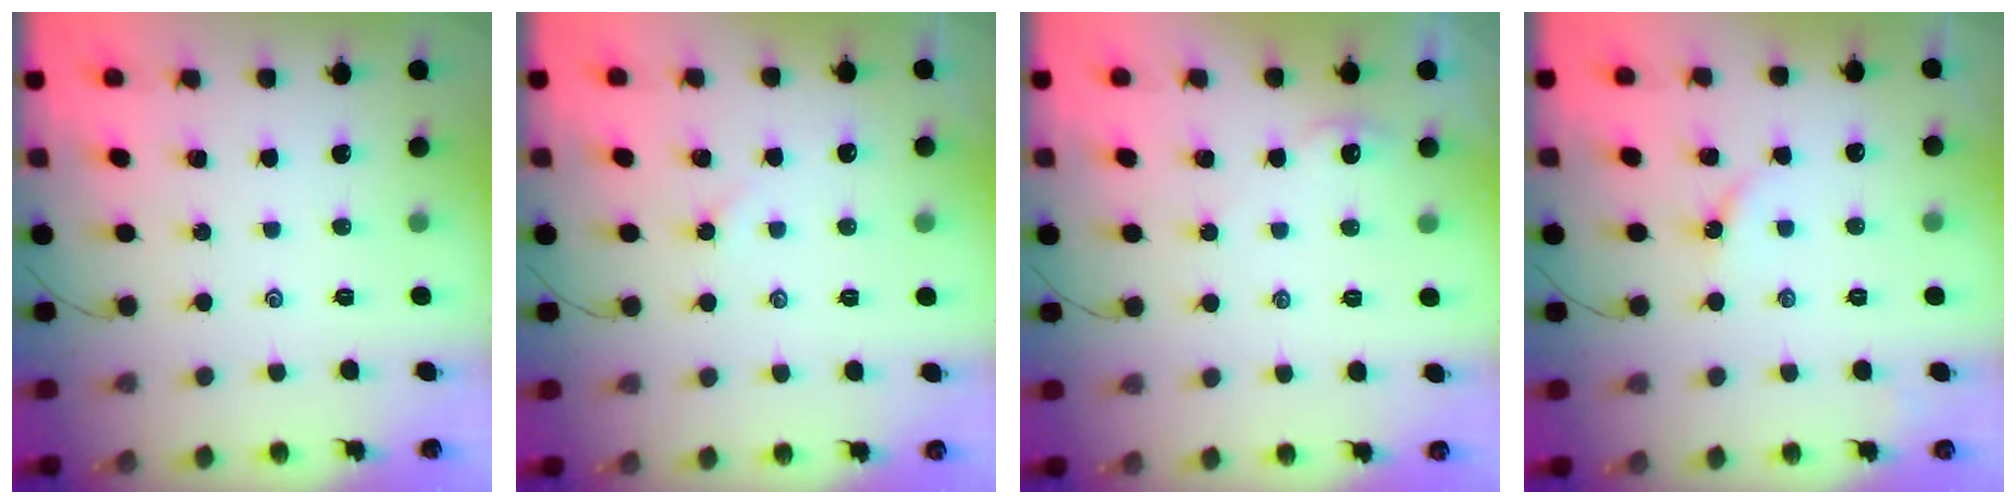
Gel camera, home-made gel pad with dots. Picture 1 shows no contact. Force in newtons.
{"total": 1.7, "press": 1.6, "slide": 0.4}
{"total": 2.6, "press": 2.6, "slide": 0.3}
{"total": 2.4, "press": 2.4, "slide": 0.3}